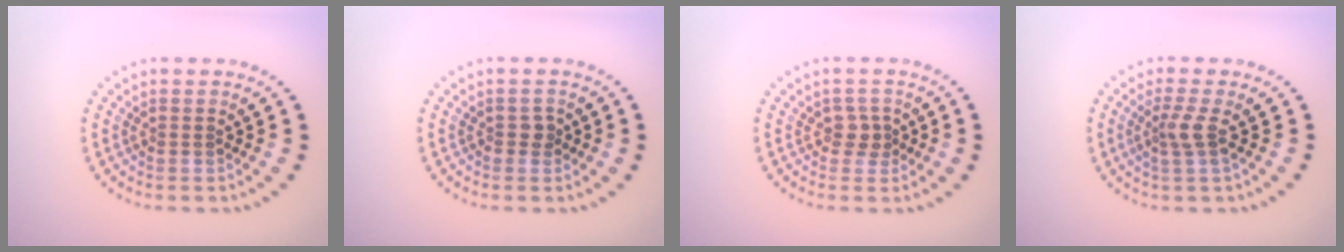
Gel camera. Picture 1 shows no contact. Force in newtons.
{"total": 0.9, "press": 0.8, "slide": 0.2}
{"total": 1.5, "press": 1.3, "slide": 0.7}
{"total": 2.0, "press": 1.5, "slide": 1.4}